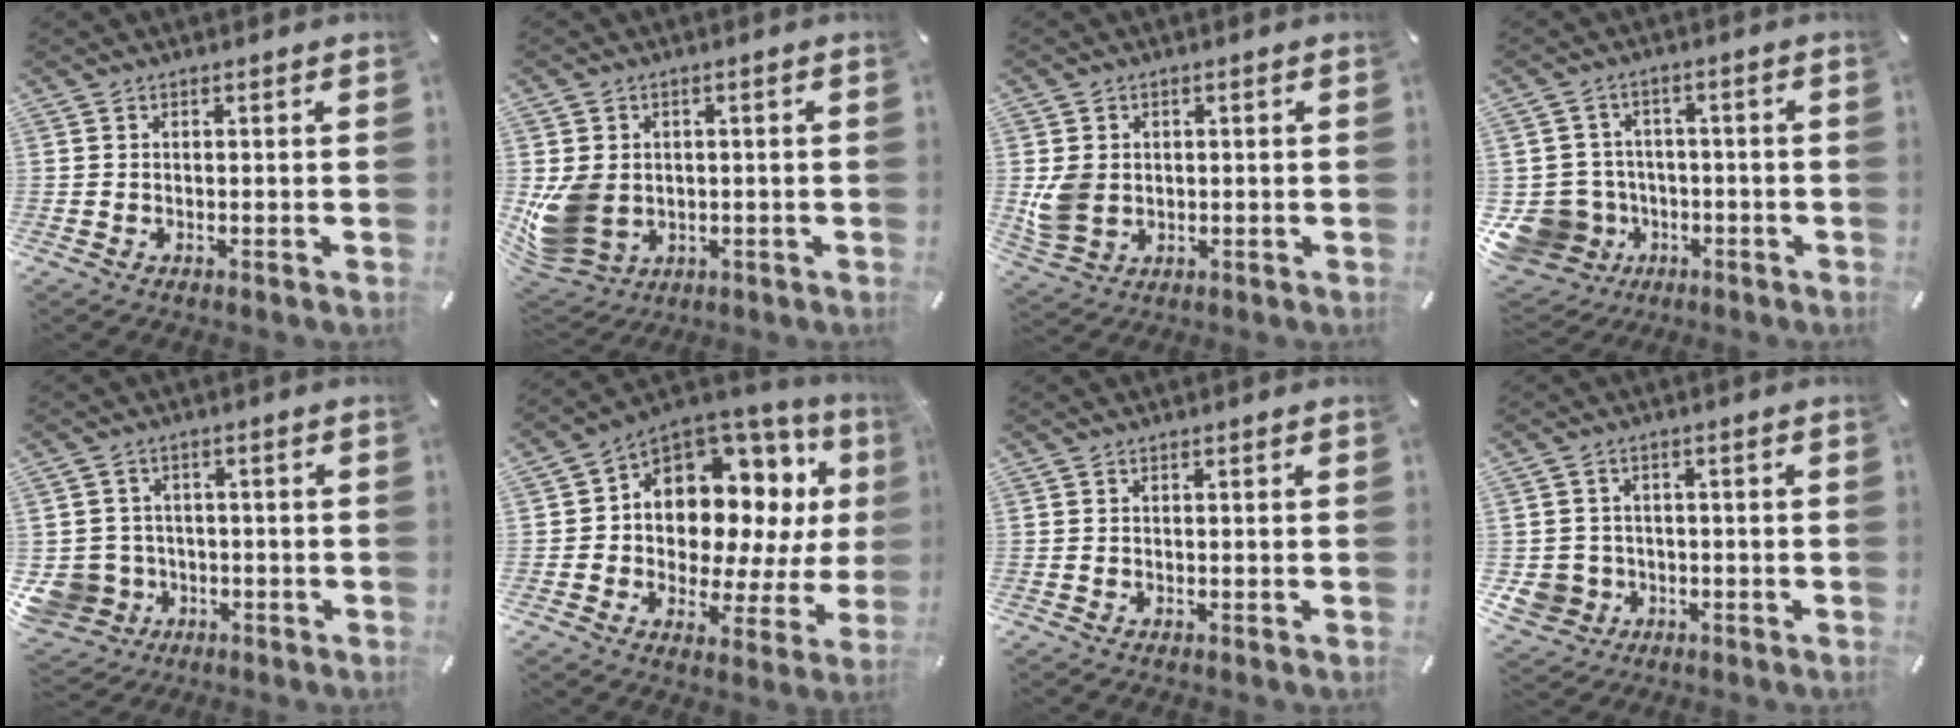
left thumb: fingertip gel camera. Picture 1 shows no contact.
{"total": 10.9, "force": [-1.2, 9.3, 5.6], "torque": [-0.129, 0.006, -0.020]}
{"total": 7.1, "force": [0.2, 6.1, 3.6], "torque": [-0.088, 0.004, 0.006]}
{"total": 11.4, "force": [-3.6, 10.3, 3.4], "torque": [-0.103, 0.027, -0.058]}
{"total": 8.2, "force": [-2.3, 7.7, 1.9], "torque": [-0.057, 0.010, -0.039]}
{"total": 11.5, "force": [4.4, 8.8, 6.0], "torque": [-0.101, -0.060, 0.081]}
{"total": 0.0}
{"total": 6.4, "force": [-1.5, 6.1, 1.3], "torque": [-0.057, 0.011, -0.025]}